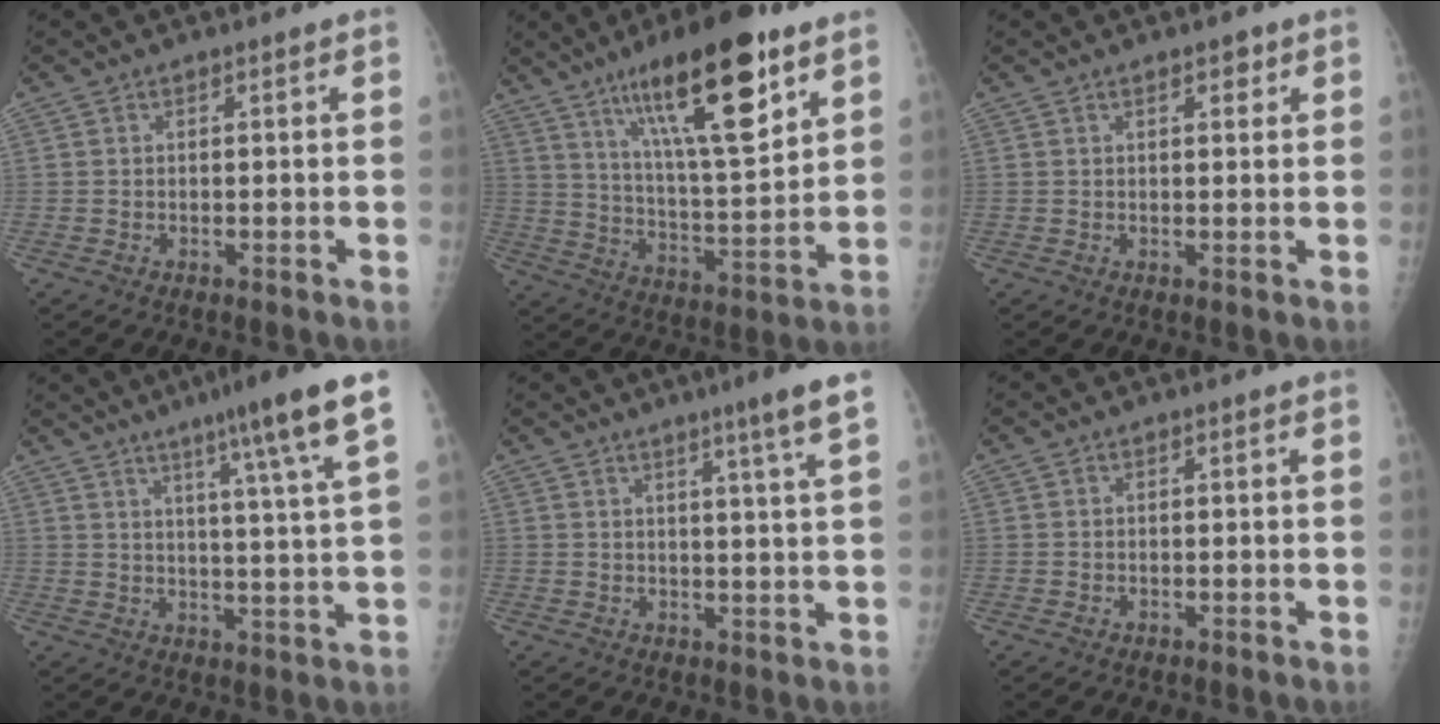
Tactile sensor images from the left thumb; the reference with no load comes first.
{"total": 21.5, "force": [11.9, 5.6, 17.0], "torque": [-0.251, -0.051, 0.202]}
{"total": 2.1, "force": [1.1, 1.1, 1.4], "torque": [-0.007, -0.003, 0.014]}
{"total": 13.4, "force": [7.8, -0.2, 10.9], "torque": [-0.159, -0.028, 0.104]}
{"total": 6.6, "force": [4.1, -1.1, 5.1], "torque": [-0.074, -0.024, 0.057]}
{"total": 0.6, "force": [-0.1, 0.5, 0.1], "torque": [0.000, 0.002, -0.003]}